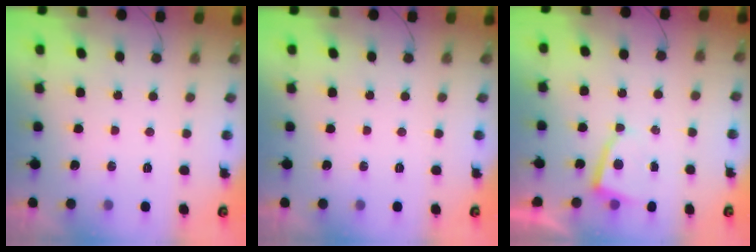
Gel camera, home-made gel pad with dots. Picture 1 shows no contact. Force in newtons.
{"total": 0.0}
{"total": 3.1, "press": 3.1, "slide": 0.3}